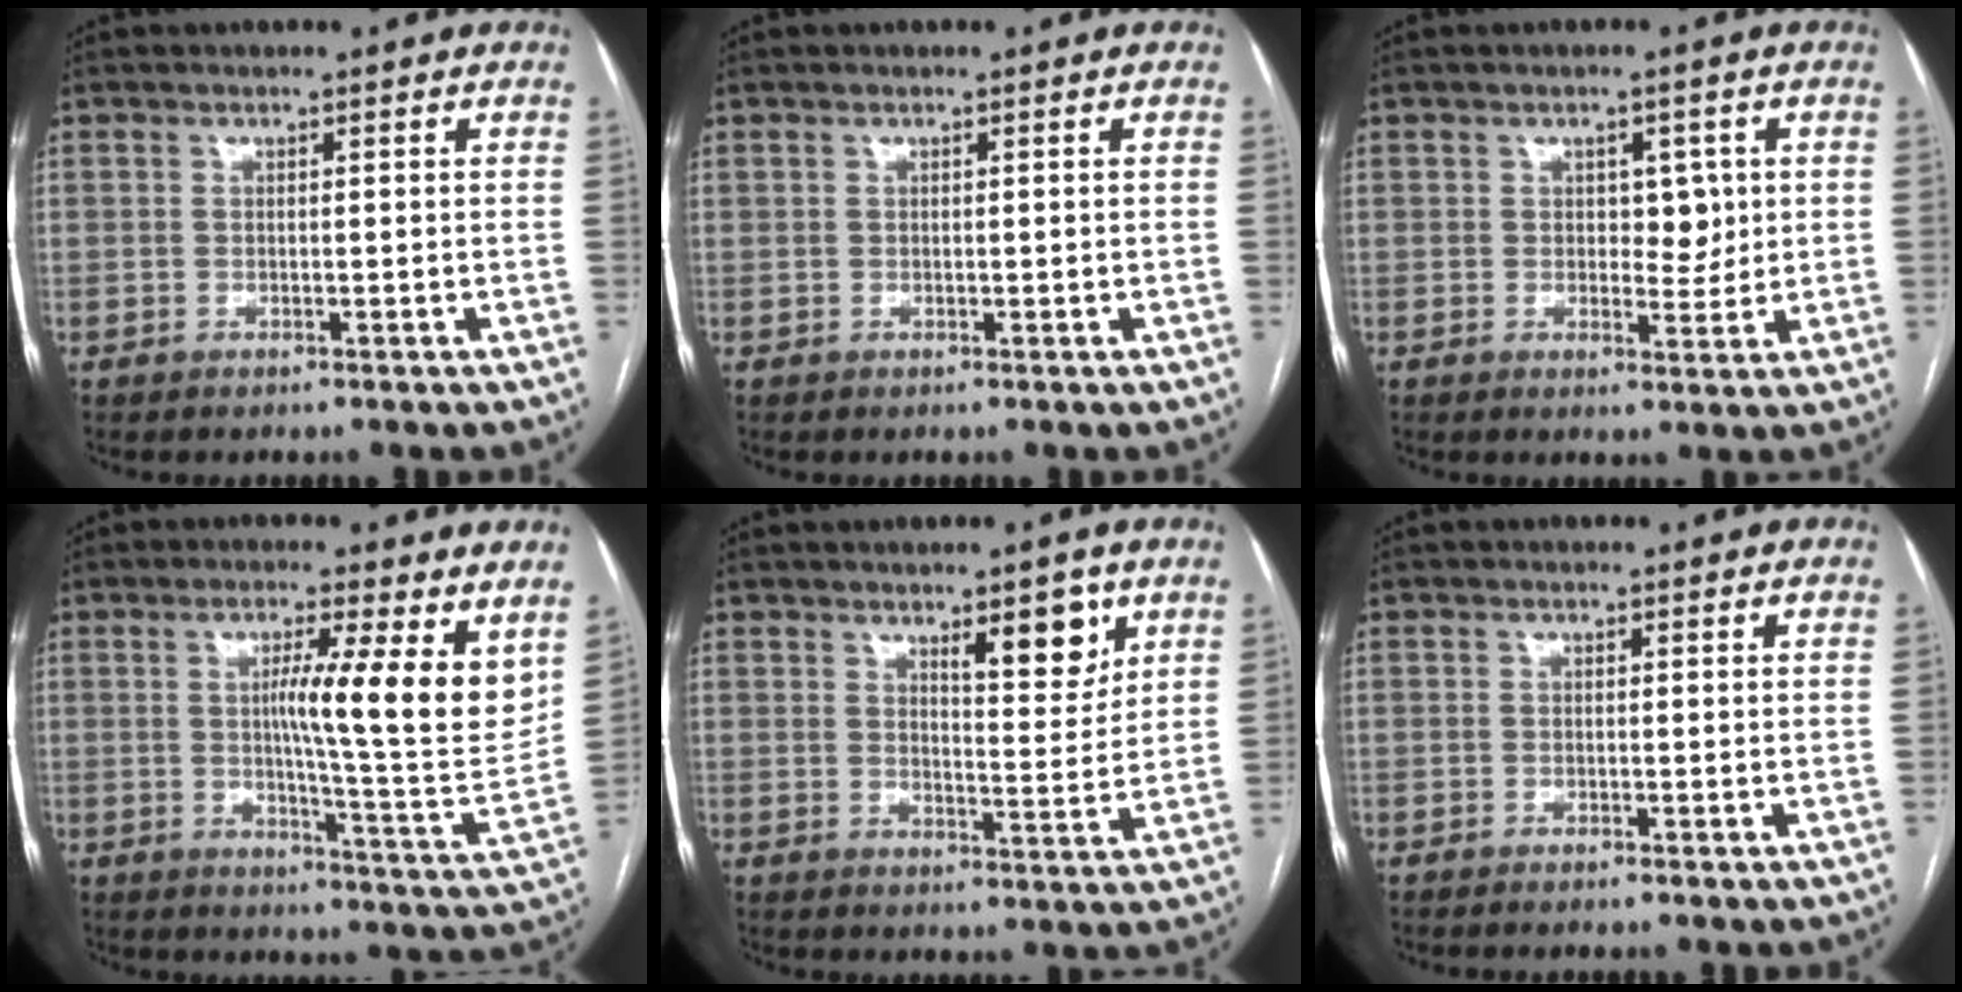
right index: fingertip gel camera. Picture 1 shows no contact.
{"total": 0.5, "force": [0.2, 0.3, 0.3], "torque": [-0.007, -0.001, 0.006]}
{"total": 4.1, "force": [0.8, 2.3, 3.3], "torque": [-0.038, 0.001, 0.014]}
{"total": 12.3, "force": [4.4, 0.4, 11.5], "torque": [-0.167, -0.010, 0.062]}
{"total": 6.5, "force": [3.9, 1.6, 5.0], "torque": [-0.071, -0.007, 0.057]}
{"total": 0.8, "force": [-0.7, -0.2, 0.4], "torque": [-0.008, 0.001, -0.012]}